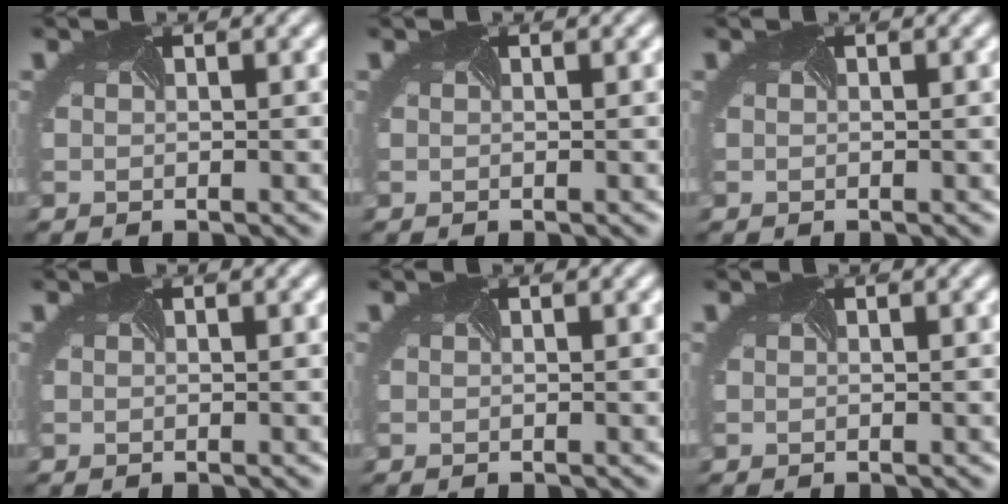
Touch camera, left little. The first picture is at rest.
{"total": 0.0}
{"total": 0.0}
{"total": 0.0}
{"total": 0.0}
{"total": 0.0}